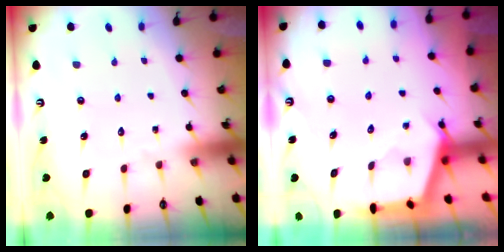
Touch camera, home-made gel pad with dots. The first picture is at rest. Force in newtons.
{"total": 2.9, "press": 2.8, "slide": 0.4}